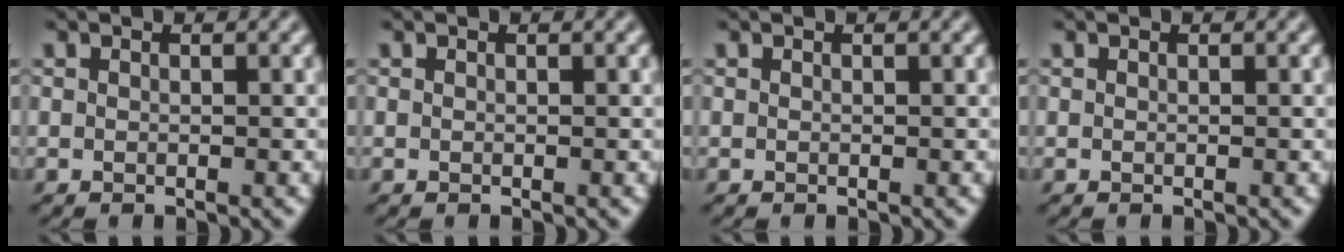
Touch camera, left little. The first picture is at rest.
{"total": 0.0}
{"total": 0.0}
{"total": 0.0}